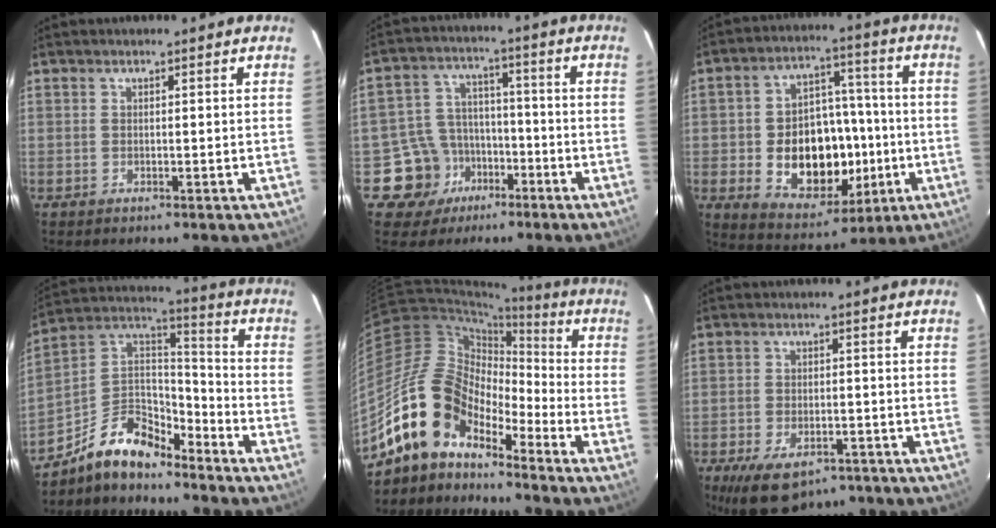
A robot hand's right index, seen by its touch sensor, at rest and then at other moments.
{"total": 9.7, "force": [-5.4, 8.1, 1.0], "torque": [-0.044, 0.032, -0.079]}
{"total": 17.5, "force": [-3.3, 12.1, 12.3], "torque": [-0.240, 0.019, -0.027]}
{"total": 13.4, "force": [-10.8, 5.2, 6.0], "torque": [-0.140, 0.037, -0.200]}
{"total": 14.3, "force": [-11.2, 6.5, 6.0], "torque": [-0.106, 0.021, -0.223]}
{"total": 11.7, "force": [-7.7, 6.0, 6.5], "torque": [-0.139, -0.019, -0.116]}